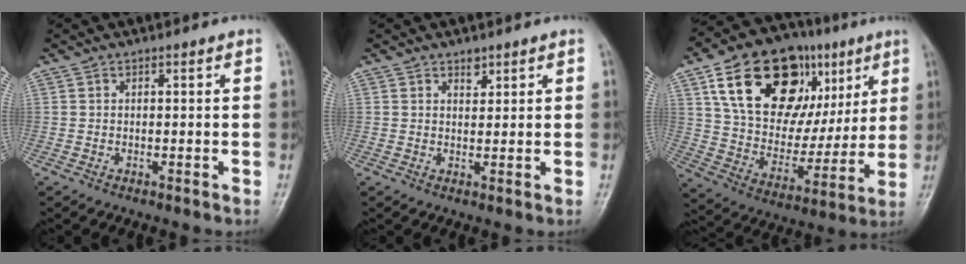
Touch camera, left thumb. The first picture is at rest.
{"total": 1.9, "force": [1.3, 1.1, 0.8], "torque": [-0.001, -0.007, 0.019]}
{"total": 27.4, "force": [11.6, 16.7, 18.3], "torque": [-0.252, 0.000, 0.198]}